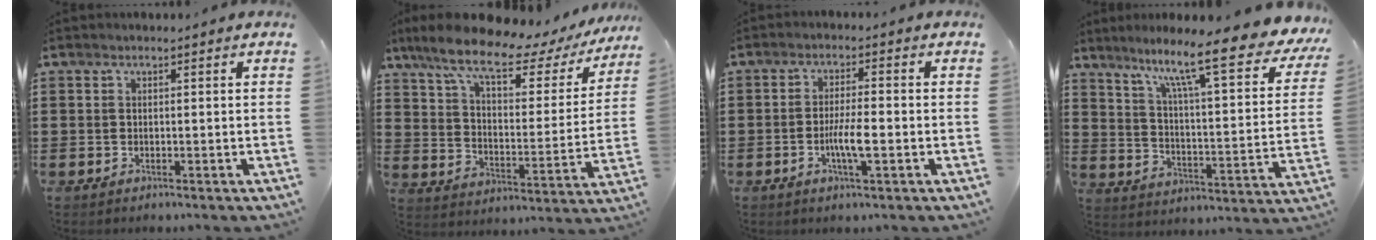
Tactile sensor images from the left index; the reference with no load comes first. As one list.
[{"total": 11.6, "force": [8.7, 2.8, 7.2], "torque": [-0.155, -0.043, 0.145]}, {"total": 5.0, "force": [-1.3, 0.9, 4.7], "torque": [-0.093, -0.002, -0.029]}, {"total": 12.3, "force": [9.1, 1.2, 8.2], "torque": [-0.157, -0.066, 0.139]}]